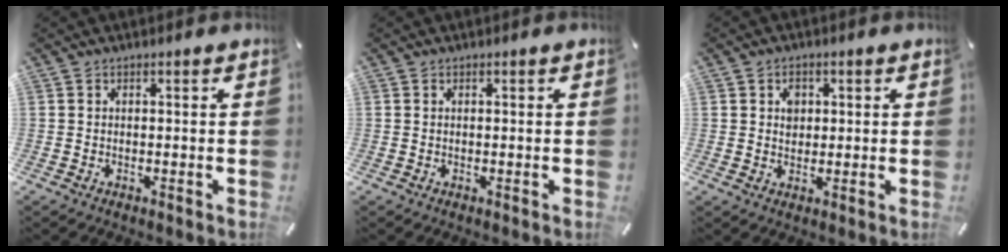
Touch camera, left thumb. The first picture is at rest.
{"total": 0.0}
{"total": 3.2, "force": [0.7, 2.8, 1.4], "torque": [-0.008, -0.003, 0.006]}